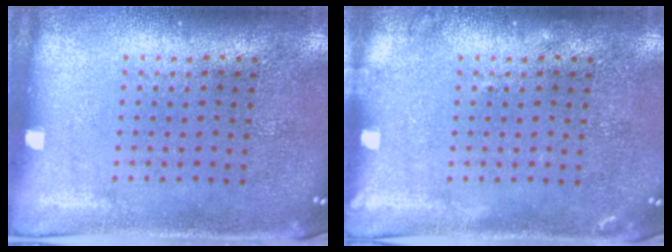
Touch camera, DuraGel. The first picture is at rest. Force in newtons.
{"total": 1.0, "press": 1.0, "slide": 0.3}